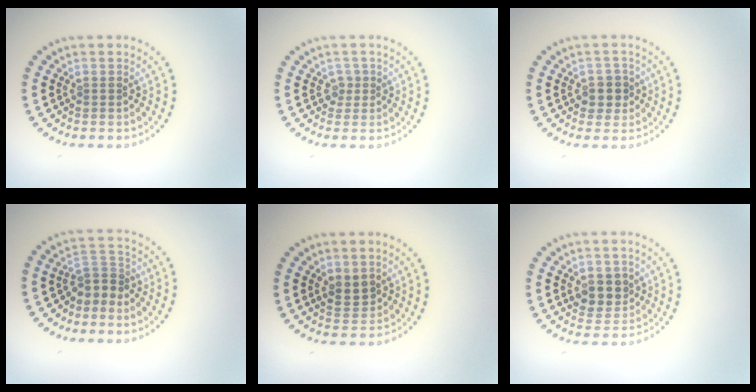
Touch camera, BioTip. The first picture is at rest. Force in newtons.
{"total": 1.2, "press": 0.9, "slide": 0.8}
{"total": 2.2, "press": 2.0, "slide": 0.9}
{"total": 2.1, "press": 1.7, "slide": 1.3}
{"total": 2.1, "press": 2.0, "slide": 0.6}
{"total": 2.9, "press": 2.8, "slide": 1.0}